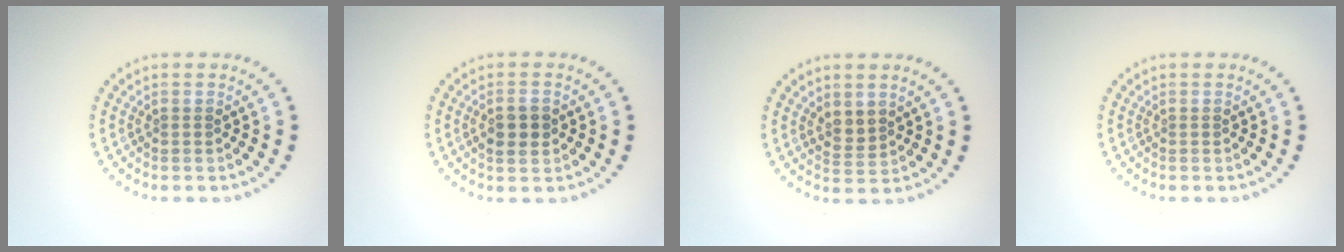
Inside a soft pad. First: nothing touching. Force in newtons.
{"total": 2.2, "press": 2.2, "slide": 0.1}
{"total": 1.7, "press": 1.5, "slide": 0.8}
{"total": 0.0}